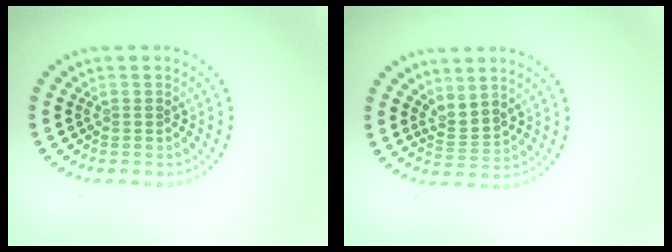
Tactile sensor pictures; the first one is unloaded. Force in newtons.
{"total": 2.1, "press": 1.4, "slide": 1.6}